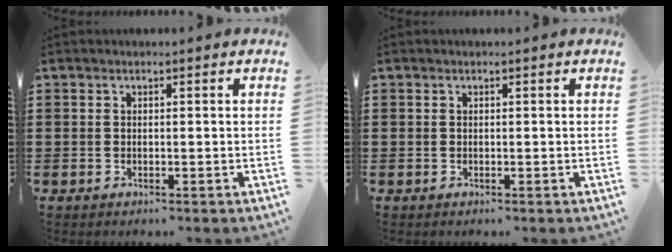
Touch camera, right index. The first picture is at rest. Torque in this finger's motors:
{"motor_torque": [-0.81, 1.33, 0.00, -0.01]}